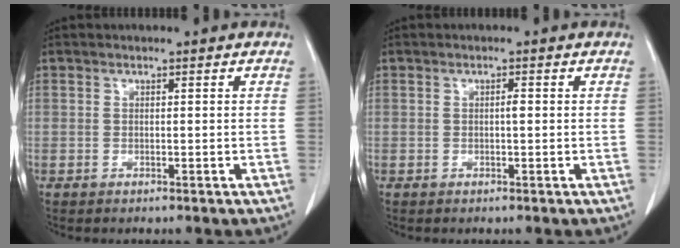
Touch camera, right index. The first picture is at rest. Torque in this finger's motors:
{"motor_torque": [0.27, -0.21, 0.11, 0.03]}